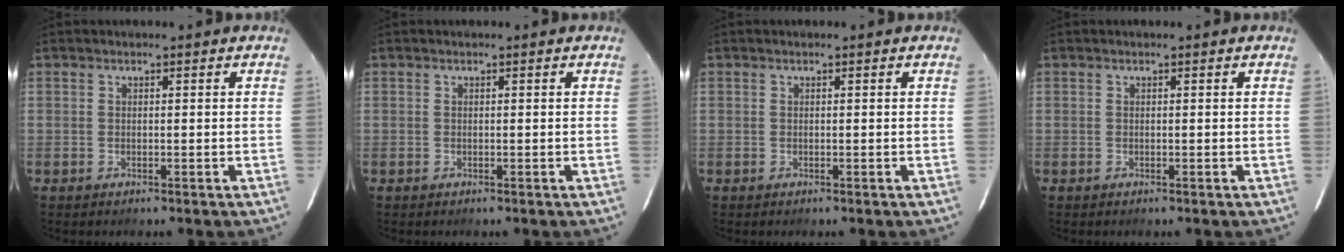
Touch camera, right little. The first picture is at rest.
{"total": 0.0}
{"total": 0.0}
{"total": 0.0}